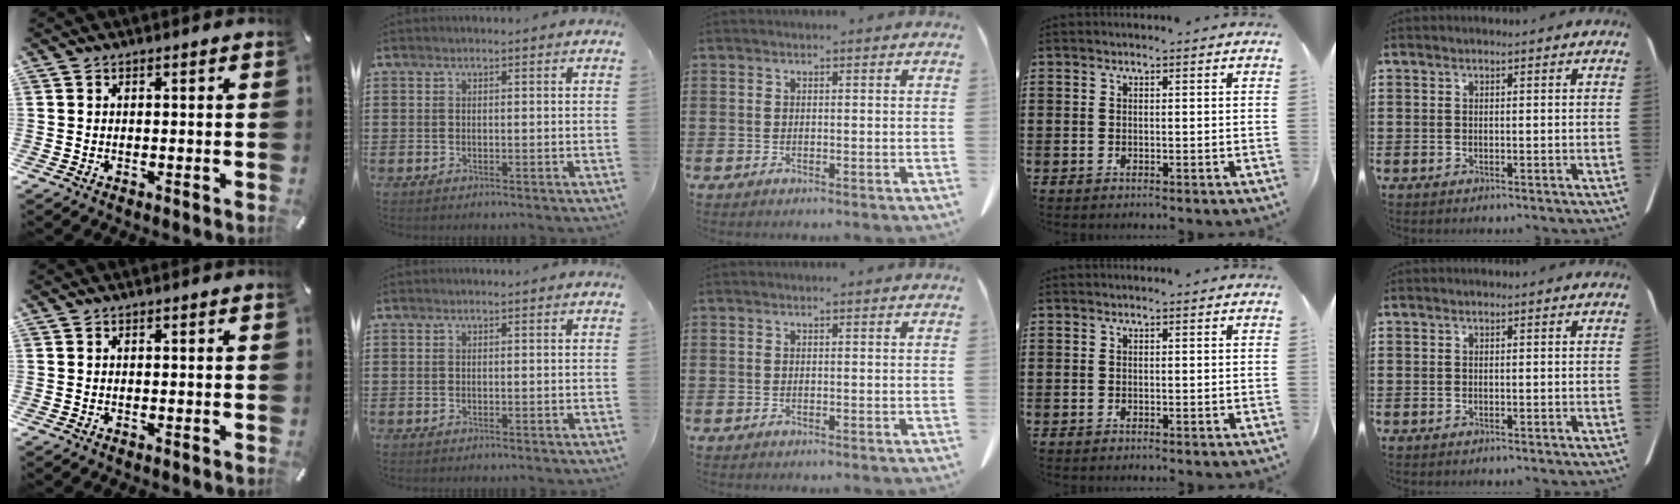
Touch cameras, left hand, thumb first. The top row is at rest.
{}